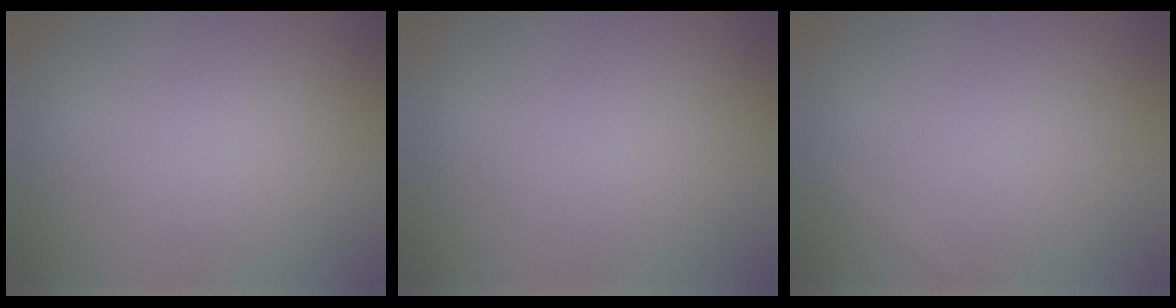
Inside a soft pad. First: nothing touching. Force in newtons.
{"total": 0.0}
{"total": 0.9, "press": 0.9, "slide": 0.0}